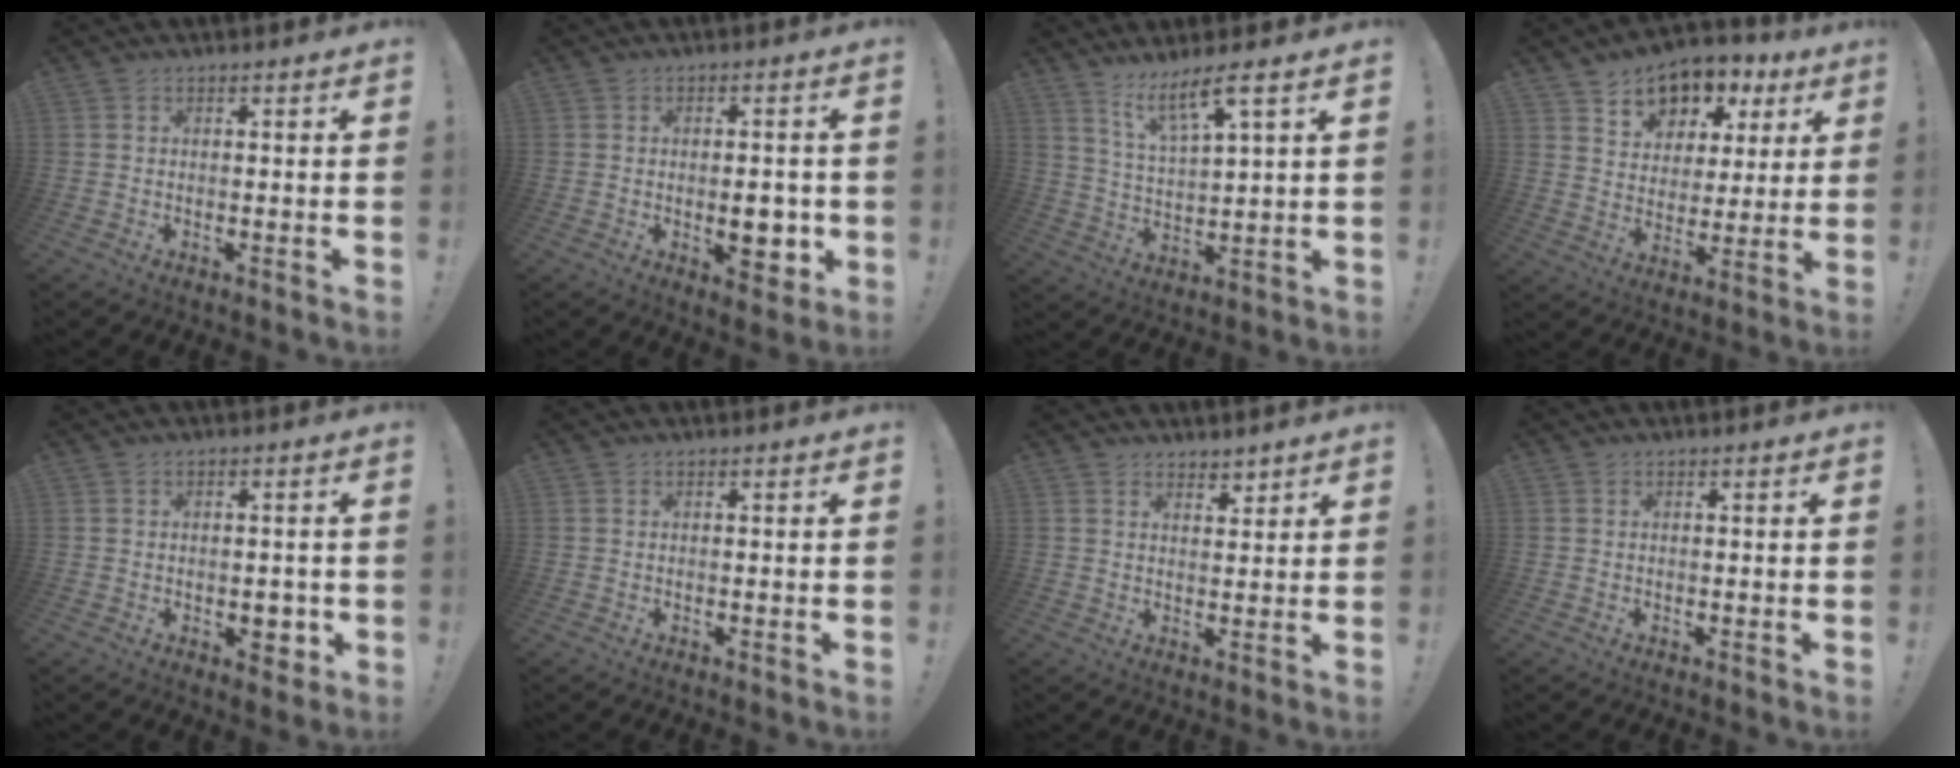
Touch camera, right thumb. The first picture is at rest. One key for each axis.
{"total": 7.4, "fx": -1.3, "fy": 4.1, "fz": 6.1, "tx": -0.065, "ty": 0.001, "tz": -0.016}
{"total": 9.0, "fx": 6.4, "fy": 1.3, "fz": 6.2, "tx": -0.106, "ty": -0.035, "tz": 0.108}
{"total": 9.8, "fx": 5.7, "fy": 7.3, "fz": 3.0, "tx": -0.038, "ty": -0.045, "tz": 0.108}
{"total": 3.9, "fx": -0.8, "fy": 2.8, "fz": 2.6, "tx": -0.018, "ty": 0.002, "tz": -0.013}
{"total": 0.0}
{"total": 3.3, "fx": 2.9, "fy": 1.3, "fz": 0.7, "tx": 0.005, "ty": -0.024, "tz": 0.051}
{"total": 0.0}